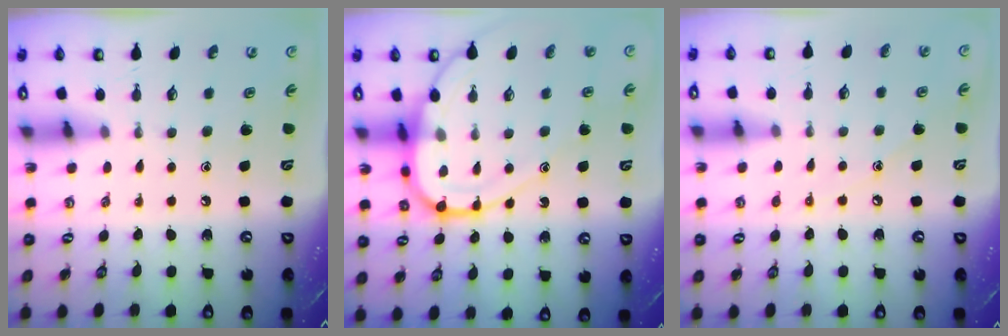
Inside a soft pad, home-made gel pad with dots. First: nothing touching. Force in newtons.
{"total": 14.2, "press": 14.1, "slide": 1.5}
{"total": 4.9, "press": 4.9, "slide": 0.2}